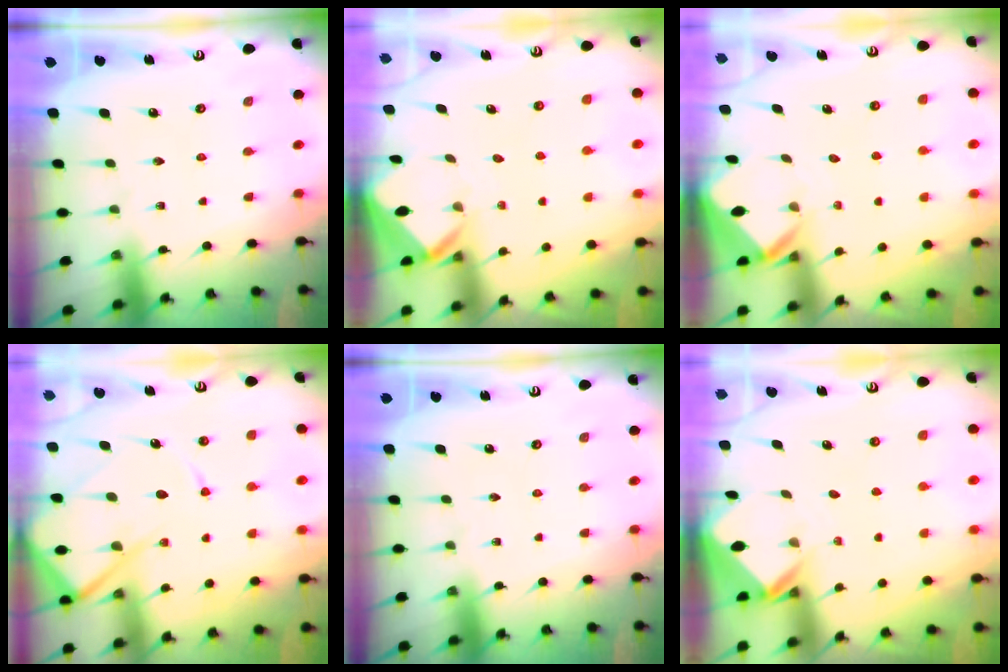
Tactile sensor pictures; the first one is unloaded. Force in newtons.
{"total": 2.8, "press": 2.8, "slide": 0.2}
{"total": 2.8, "press": 2.8, "slide": 0.2}
{"total": 12.7, "press": 12.7, "slide": 1.3}
{"total": 0.0}
{"total": 2.6, "press": 2.6, "slide": 0.2}